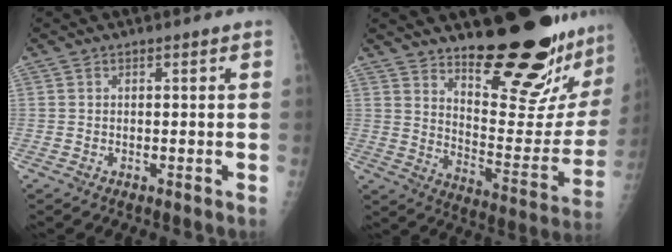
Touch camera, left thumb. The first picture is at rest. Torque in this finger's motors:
{"motor_torque": [0.37, 0.43, 0.91, -1.87, 0.06]}